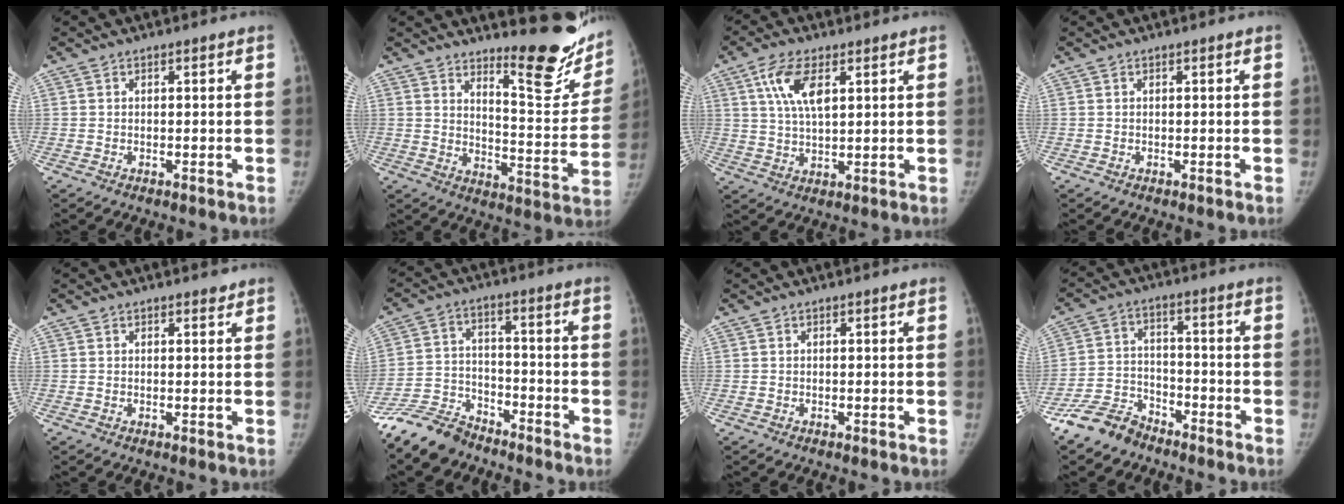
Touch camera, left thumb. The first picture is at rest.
{"total": 17.7, "force": [13.4, 4.7, 10.5], "torque": [-0.096, -0.129, 0.182]}
{"total": 8.4, "force": [3.5, 3.7, 6.7], "torque": [-0.128, -0.009, 0.068]}
{"total": 0.0}
{"total": 0.8, "force": [0.7, 0.4, 0.2], "torque": [0.000, -0.006, 0.007]}
{"total": 9.9, "force": [-8.7, 4.4, 2.0], "torque": [-0.034, 0.048, -0.170]}
{"total": 0.0}
{"total": 8.3, "force": [-6.7, 4.4, 1.9], "torque": [-0.028, 0.040, -0.136]}